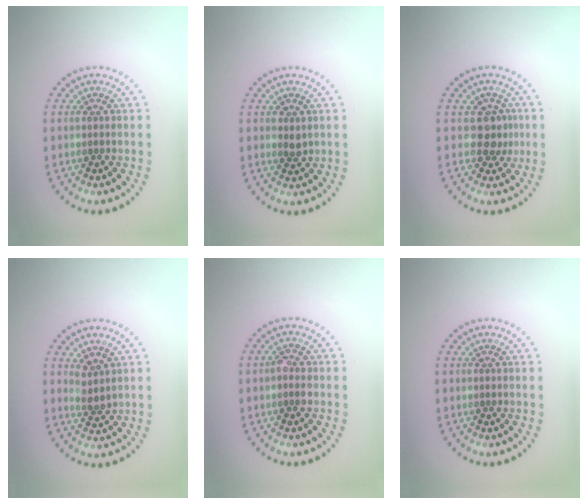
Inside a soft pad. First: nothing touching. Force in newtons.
{"total": 0.9, "press": 0.8, "slide": 0.2}
{"total": 2.1, "press": 1.7, "slide": 1.1}
{"total": 1.7, "press": 1.3, "slide": 1.1}
{"total": 1.5, "press": 1.5, "slide": 0.4}
{"total": 0.0}